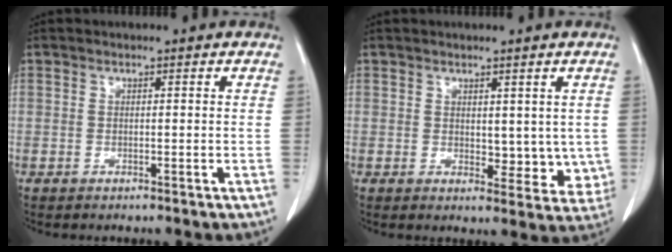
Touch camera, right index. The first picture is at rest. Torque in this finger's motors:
{"motor_torque": [-0.02, 0.08, 0.02, 0.00]}